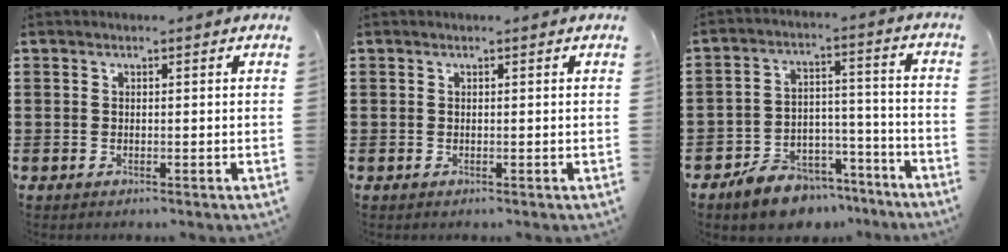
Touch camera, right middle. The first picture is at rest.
{"total": 0.0}
{"total": 7.3, "force": [-6.6, 2.9, 1.3], "torque": [-0.023, 0.033, -0.125]}